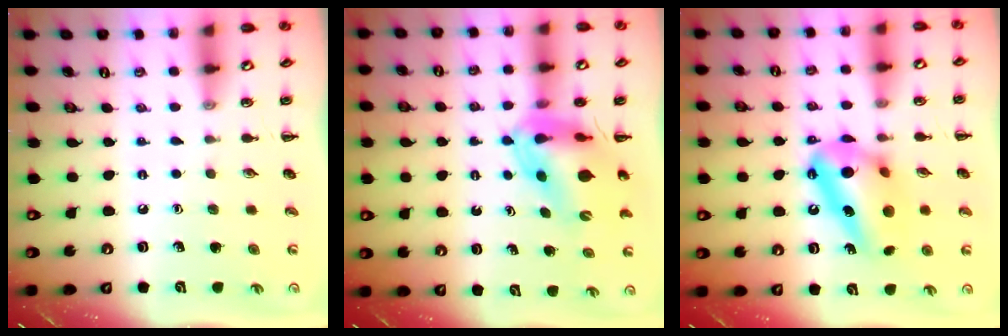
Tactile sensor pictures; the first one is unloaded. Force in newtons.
{"total": 12.5, "press": 11.8, "slide": 3.9}
{"total": 15.0, "press": 14.9, "slide": 0.3}